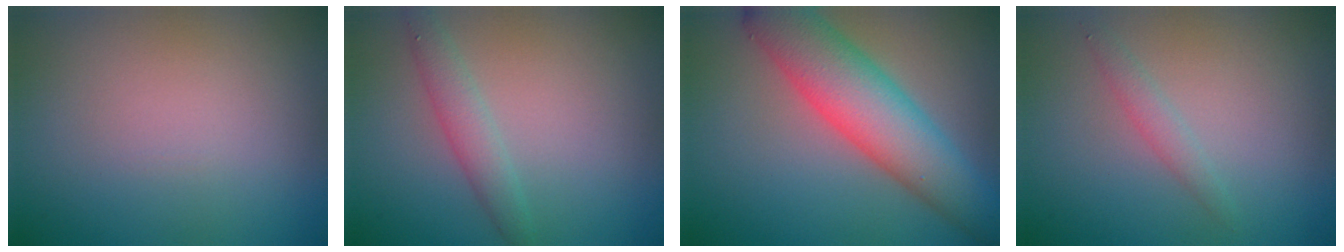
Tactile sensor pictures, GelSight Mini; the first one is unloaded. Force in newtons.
{"total": 2.1, "press": 2.1, "slide": 0.1}
{"total": 8.1, "press": 8.1, "slide": 0.3}
{"total": 1.2, "press": 1.2, "slide": 0.1}